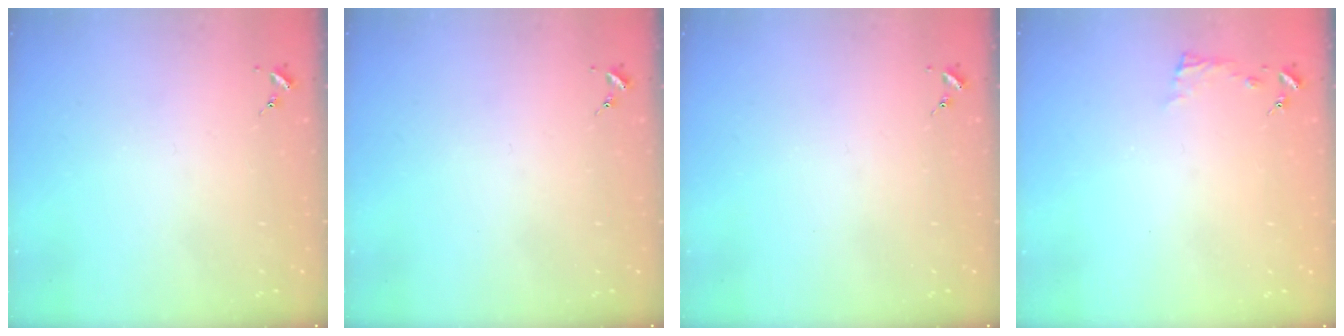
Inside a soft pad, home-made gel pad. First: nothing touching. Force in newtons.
{"total": 0.0}
{"total": 0.0}
{"total": 4.0, "press": 4.0, "slide": 0.4}